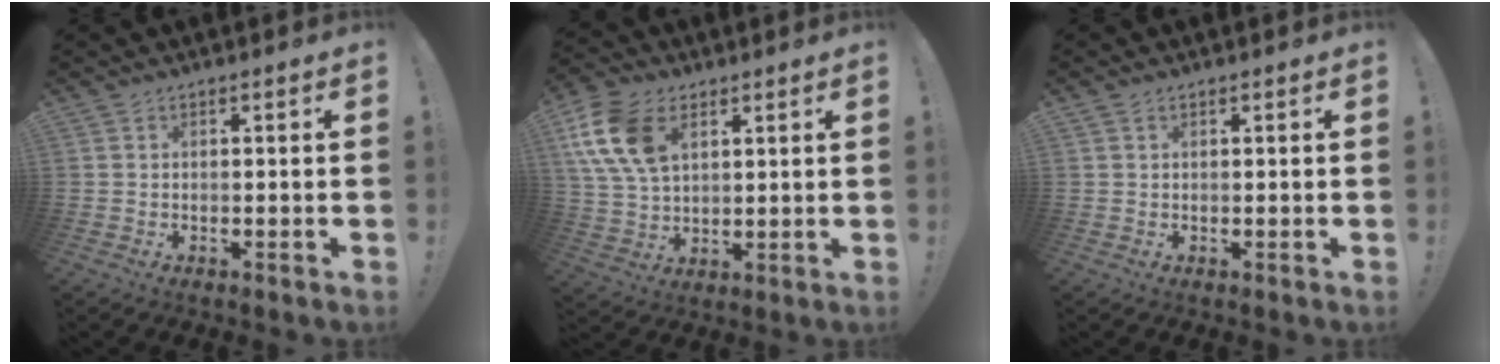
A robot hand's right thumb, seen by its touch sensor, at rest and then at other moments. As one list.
[{"total": 16.5, "force": [6.5, 11.0, 10.4], "torque": [-0.202, -0.013, 0.128]}, {"total": 0.5, "force": [0.2, 0.5, 0.1], "torque": [0.003, 0.001, 0.003]}]